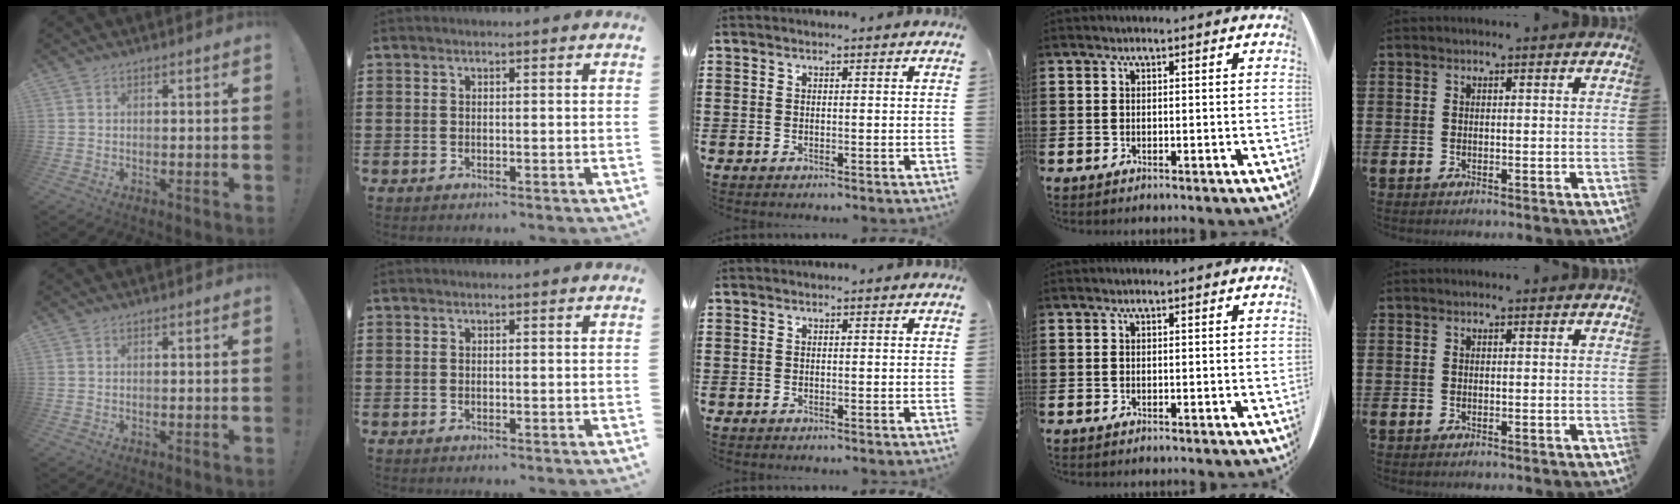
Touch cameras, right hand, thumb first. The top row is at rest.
{}